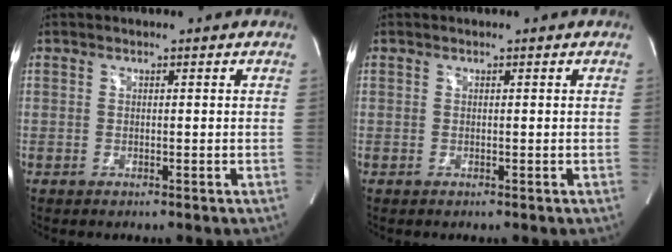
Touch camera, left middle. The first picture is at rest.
{"total": 0.0}